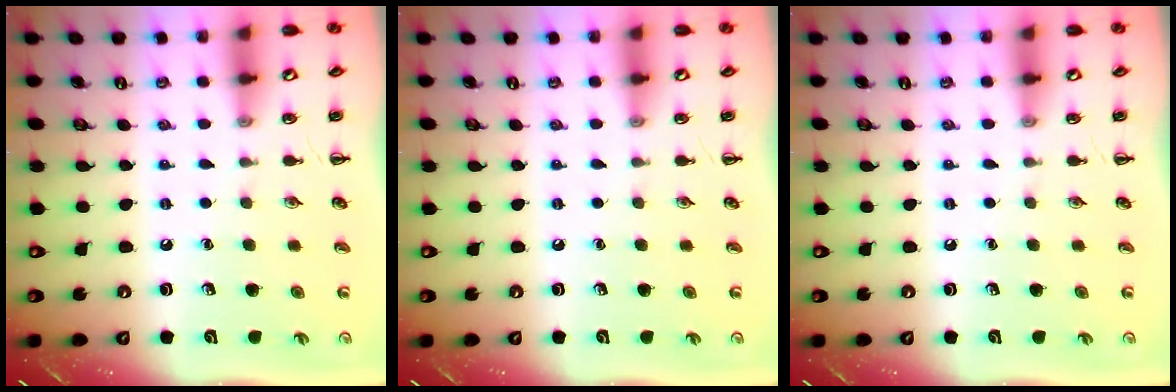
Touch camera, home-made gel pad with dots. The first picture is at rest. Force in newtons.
{"total": 0.0}
{"total": 0.0}